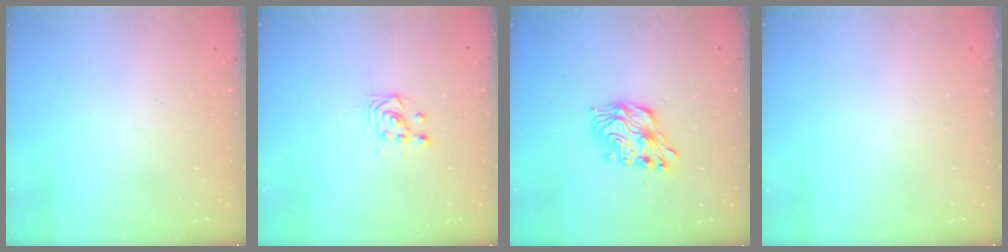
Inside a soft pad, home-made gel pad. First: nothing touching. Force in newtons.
{"total": 3.9, "press": 3.8, "slide": 0.3}
{"total": 11.5, "press": 11.4, "slide": 0.5}
{"total": 0.0}